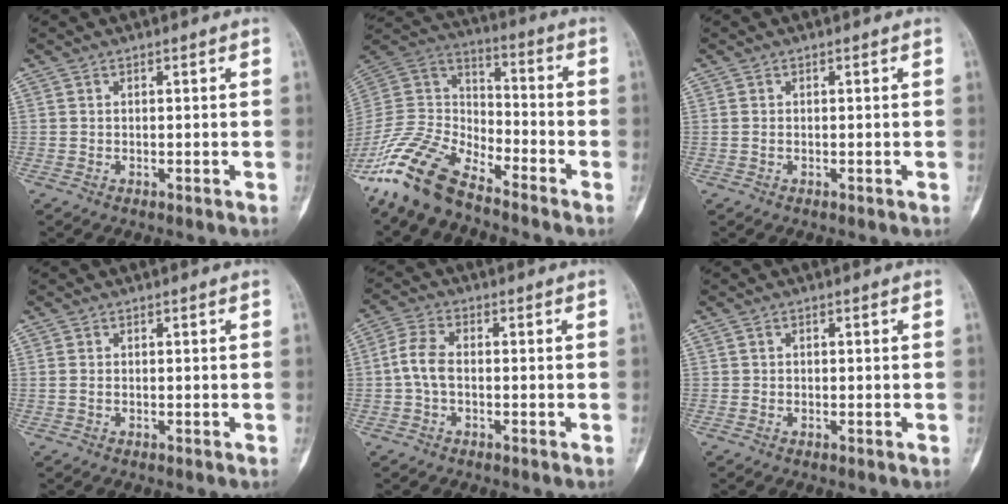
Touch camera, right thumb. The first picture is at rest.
{"total": 15.0, "force": [-11.9, 5.7, 7.1], "torque": [-0.134, 0.076, -0.241]}
{"total": 0.7, "force": [-0.1, 0.4, 0.5], "torque": [-0.015, -0.001, -0.002]}
{"total": 0.9, "force": [-0.1, 0.6, 0.7], "torque": [-0.019, -0.001, 0.000]}
{"total": 5.2, "force": [-0.7, 2.9, 4.2], "torque": [-0.095, 0.016, -0.020]}
{"total": 0.0}